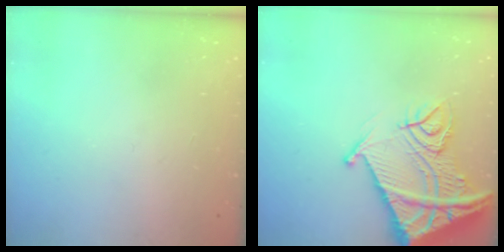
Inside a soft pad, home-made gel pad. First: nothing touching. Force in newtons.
{"total": 19.6, "press": 19.5, "slide": 2.1}